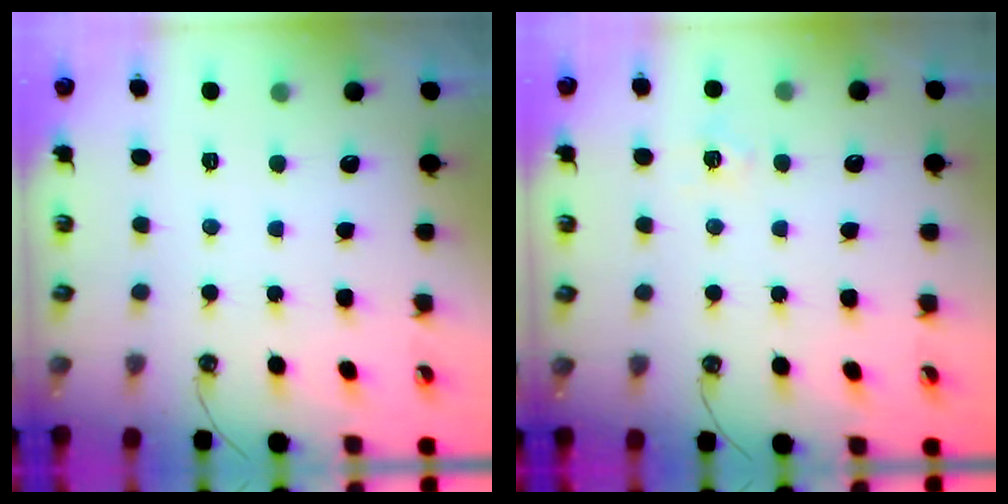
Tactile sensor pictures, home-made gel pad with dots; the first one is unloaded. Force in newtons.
{"total": 4.2, "press": 4.2, "slide": 0.5}